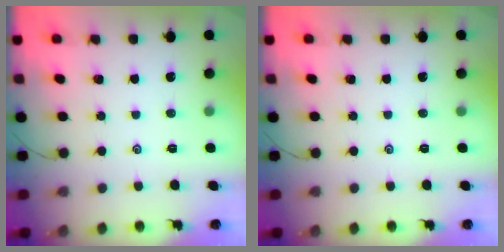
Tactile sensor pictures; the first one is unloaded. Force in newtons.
{"total": 0.0}